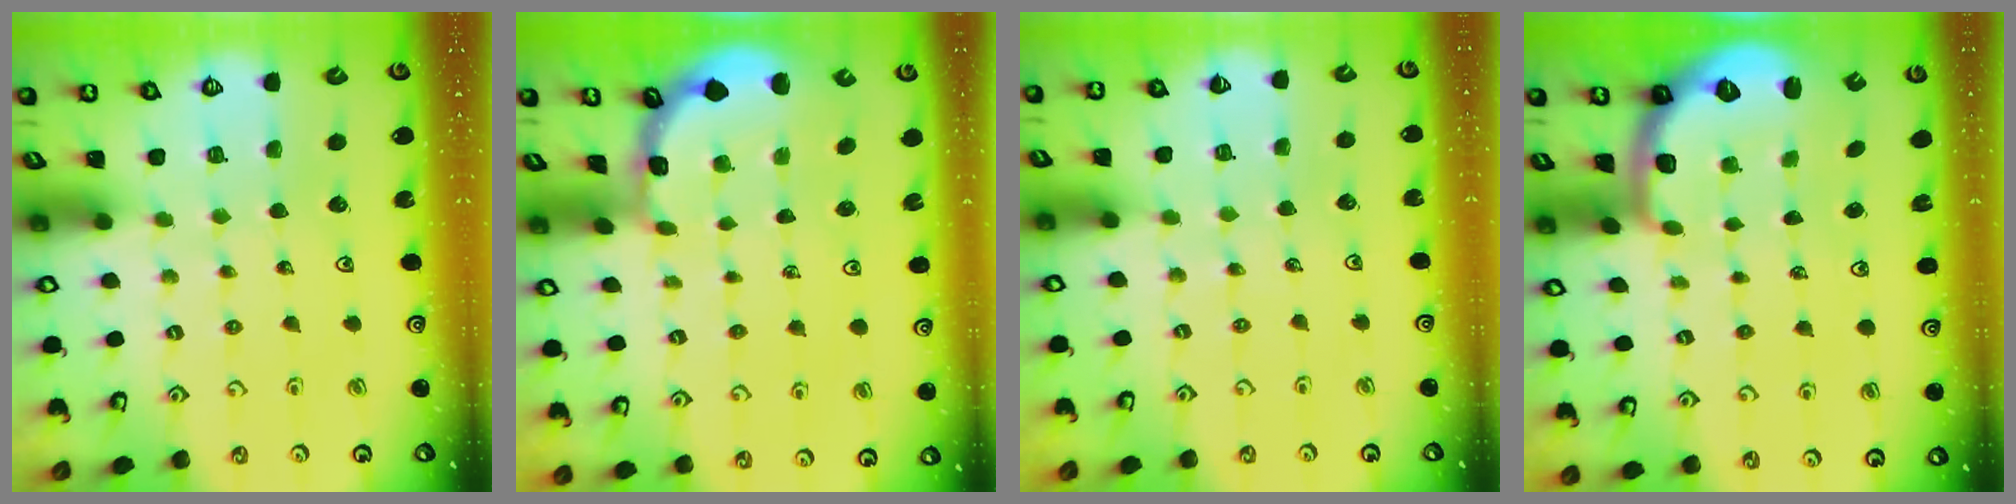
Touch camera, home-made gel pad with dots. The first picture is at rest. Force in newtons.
{"total": 1.3, "press": 1.3, "slide": 0.3}
{"total": 2.1, "press": 2.1, "slide": 0.4}
{"total": 1.9, "press": 1.8, "slide": 0.4}